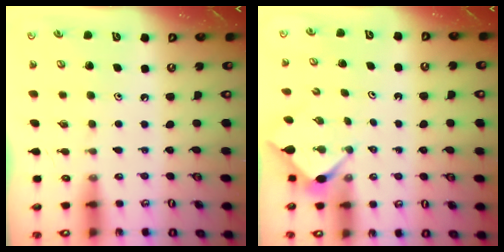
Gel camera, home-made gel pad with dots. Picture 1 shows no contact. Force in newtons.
{"total": 2.6, "press": 2.6, "slide": 0.3}